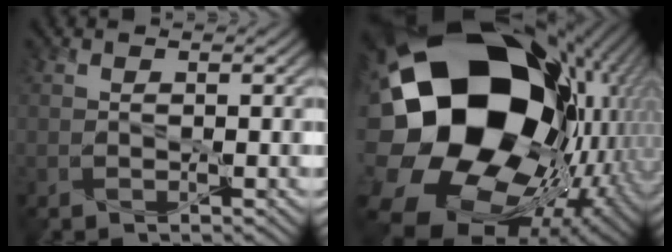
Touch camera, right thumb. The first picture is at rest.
{"total": 24.6, "force": [0.4, 18.1, 16.7], "torque": [-0.361, -0.064, 0.028]}